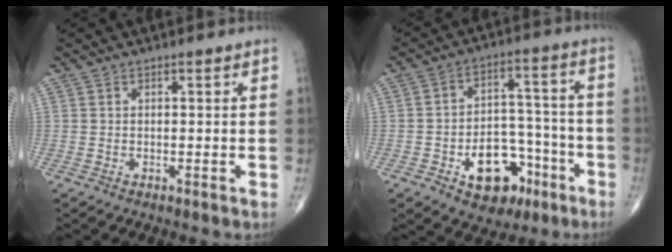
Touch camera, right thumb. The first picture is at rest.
{"total": 13.8, "force": [-6.4, 9.0, 8.3], "torque": [-0.077, 0.056, -0.087]}